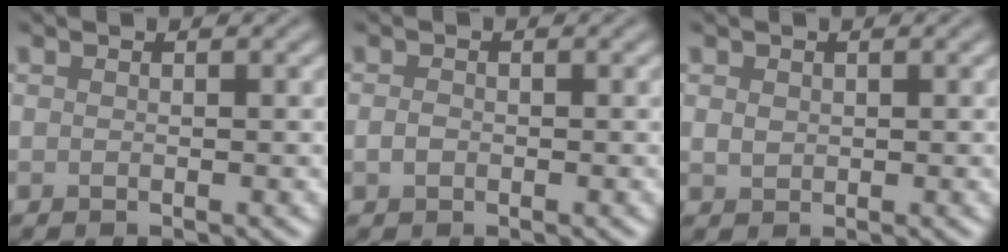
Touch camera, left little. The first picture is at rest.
{"total": 0.9, "force": [-0.3, 0.7, 0.6], "torque": [-0.013, -0.001, -0.007]}
{"total": 1.1, "force": [0.3, 0.9, 0.5], "torque": [-0.012, -0.001, 0.008]}